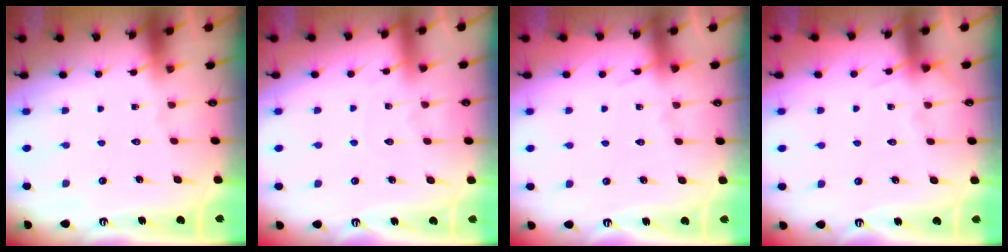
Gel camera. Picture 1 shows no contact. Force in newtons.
{"total": 3.4, "press": 3.4, "slide": 0.4}
{"total": 3.8, "press": 3.7, "slide": 0.5}
{"total": 4.5, "press": 4.5, "slide": 0.6}